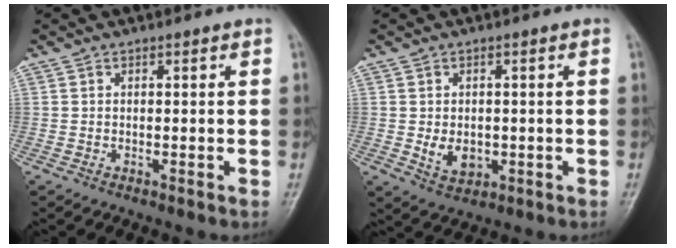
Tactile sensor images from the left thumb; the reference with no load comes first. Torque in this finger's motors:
{"motor_torque": [-0.14, 0.34, 0.38, 0.04, 0.08]}